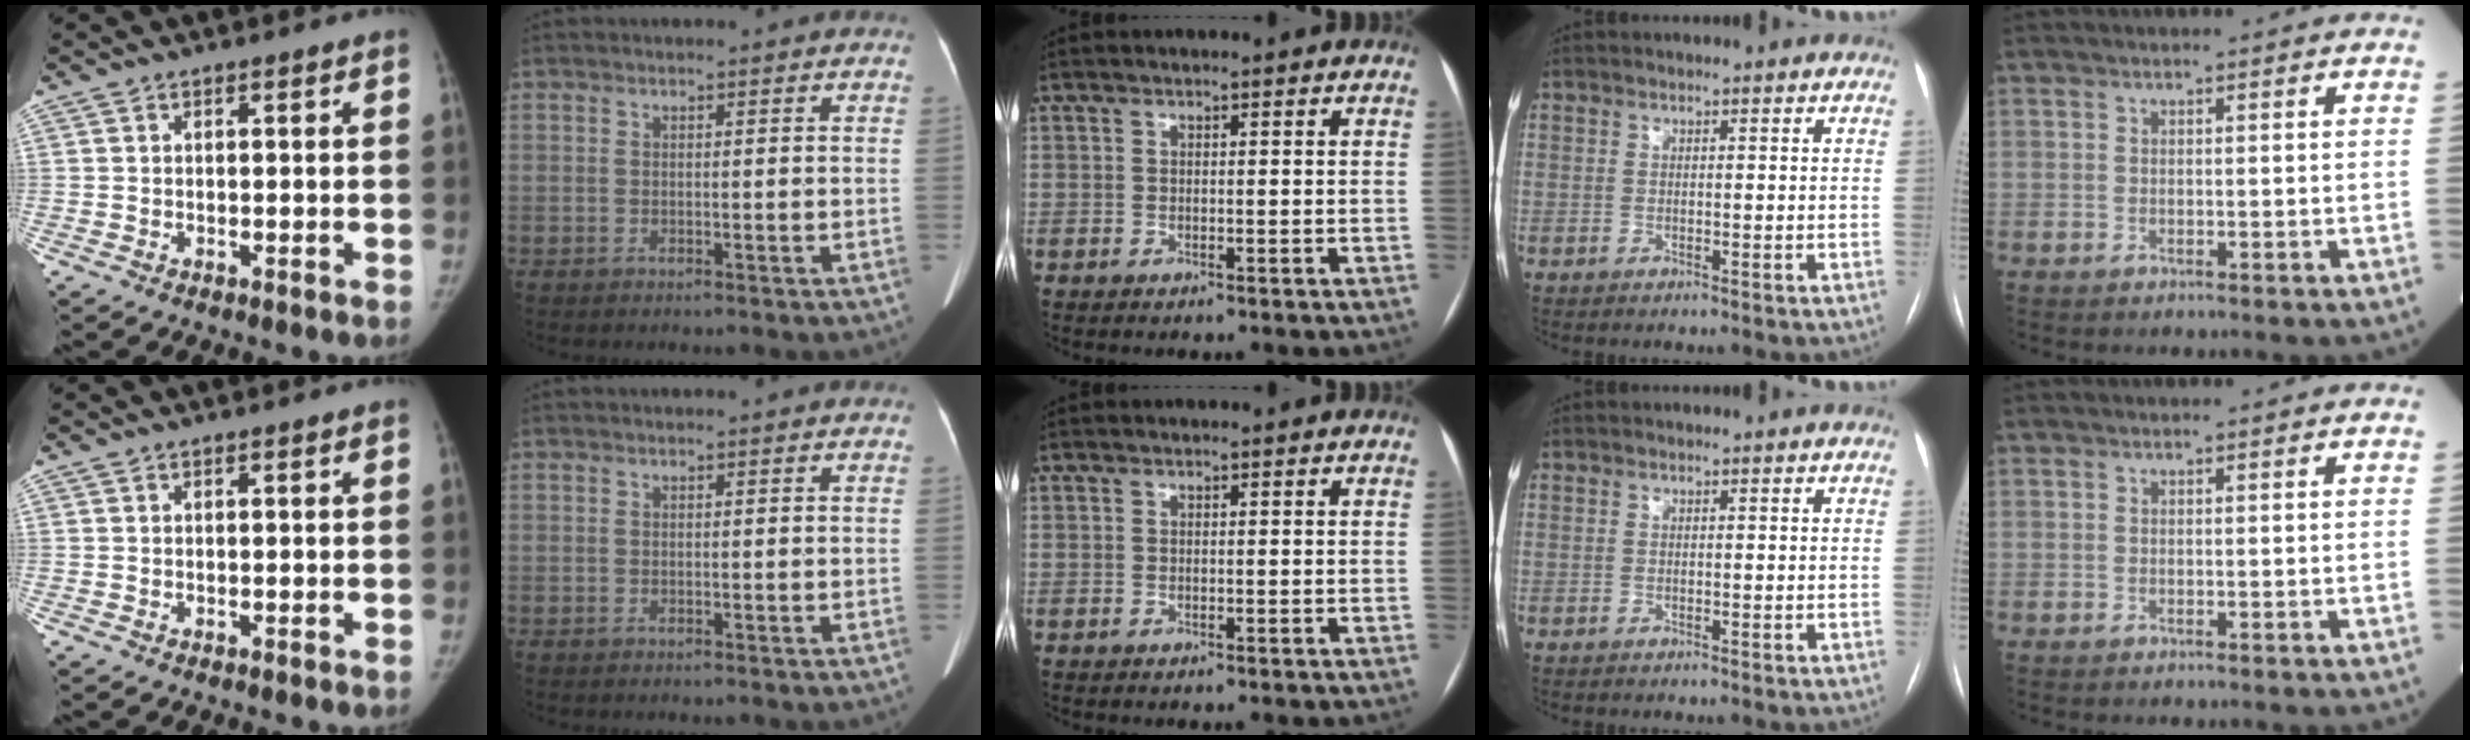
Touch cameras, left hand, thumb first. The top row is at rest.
{}